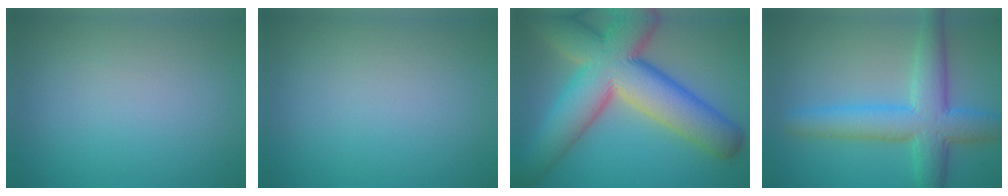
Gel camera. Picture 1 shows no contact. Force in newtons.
{"total": 0.0}
{"total": 14.6, "press": 14.6, "slide": 1.1}
{"total": 6.7, "press": 6.7, "slide": 0.1}